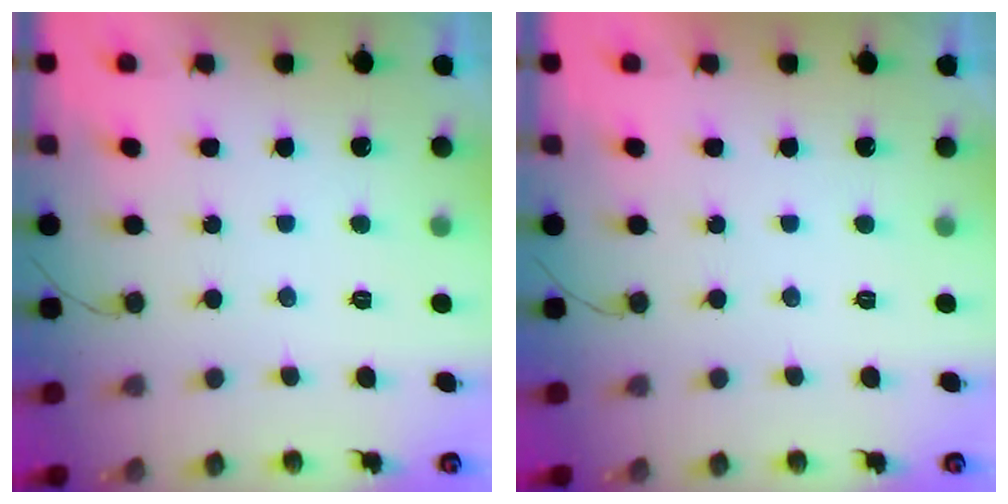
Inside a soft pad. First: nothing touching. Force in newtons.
{"total": 1.7, "press": 1.7, "slide": 0.0}